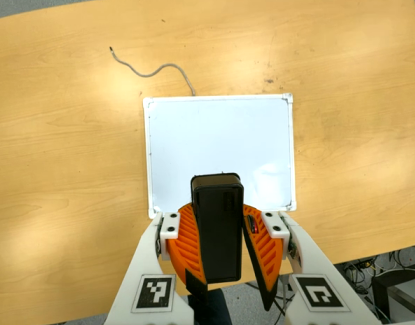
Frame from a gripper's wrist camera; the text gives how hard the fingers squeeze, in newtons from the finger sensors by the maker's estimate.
{"total": 9.7, "left": 9.8, "right": 9.7}